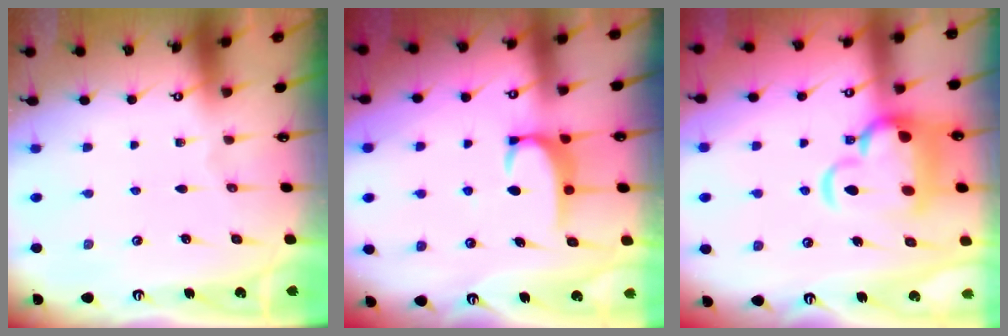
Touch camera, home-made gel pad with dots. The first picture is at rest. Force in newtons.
{"total": 2.8, "press": 2.8, "slide": 0.5}
{"total": 10.3, "press": 10.1, "slide": 2.1}